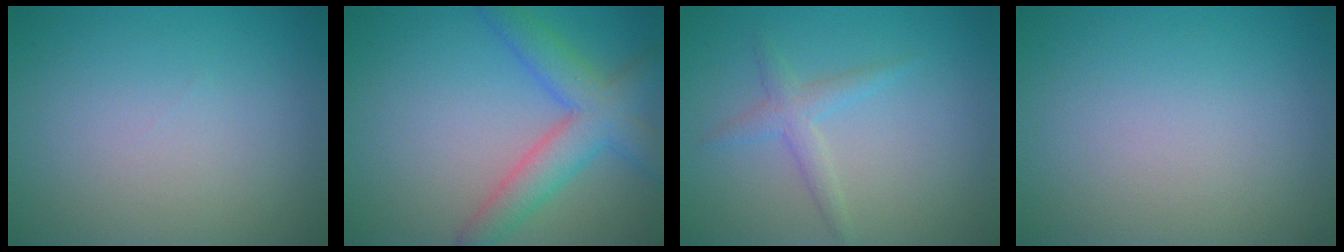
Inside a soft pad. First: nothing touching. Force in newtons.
{"total": 5.4, "press": 5.4, "slide": 0.2}
{"total": 1.9, "press": 1.9, "slide": 0.1}
{"total": 0.0}